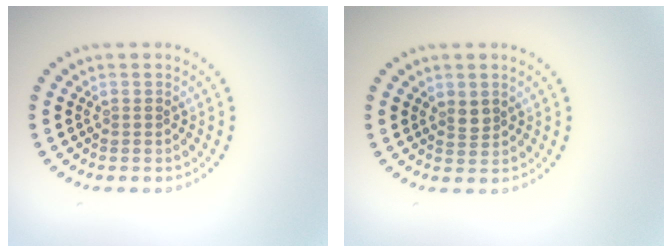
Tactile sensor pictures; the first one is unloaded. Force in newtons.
{"total": 1.3, "press": 1.1, "slide": 0.7}